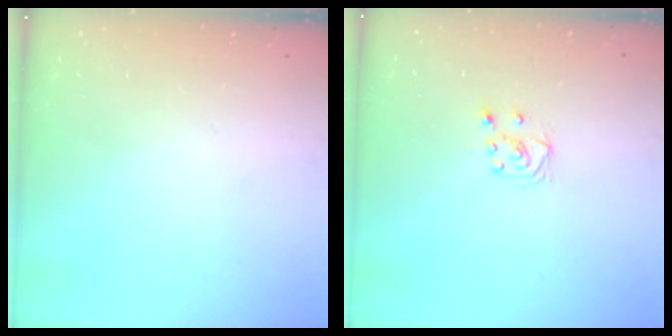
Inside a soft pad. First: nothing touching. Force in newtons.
{"total": 5.2, "press": 5.2, "slide": 0.4}